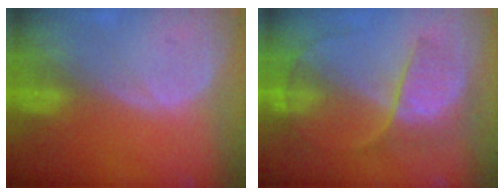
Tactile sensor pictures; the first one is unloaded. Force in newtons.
{"total": 6.7, "press": 6.5, "slide": 1.7}